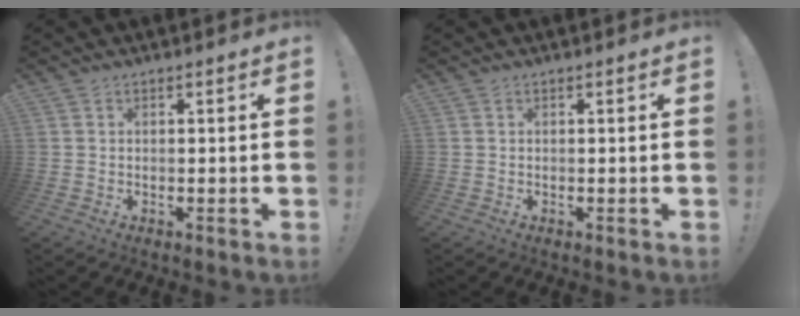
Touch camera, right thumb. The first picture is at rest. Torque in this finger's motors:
{"motor_torque": [-0.08, 0.09, -0.16, 0.09, 0.05]}